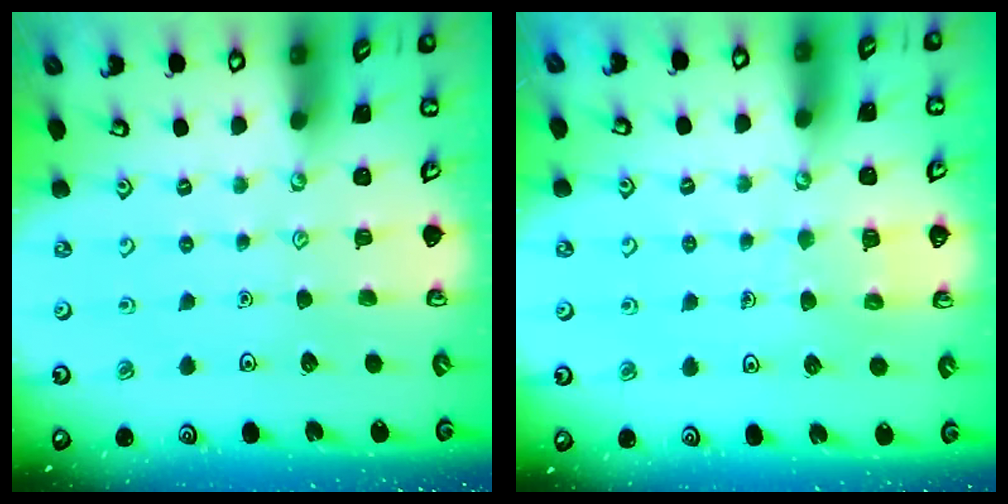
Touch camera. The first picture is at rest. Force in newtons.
{"total": 4.8, "press": 4.7, "slide": 0.3}